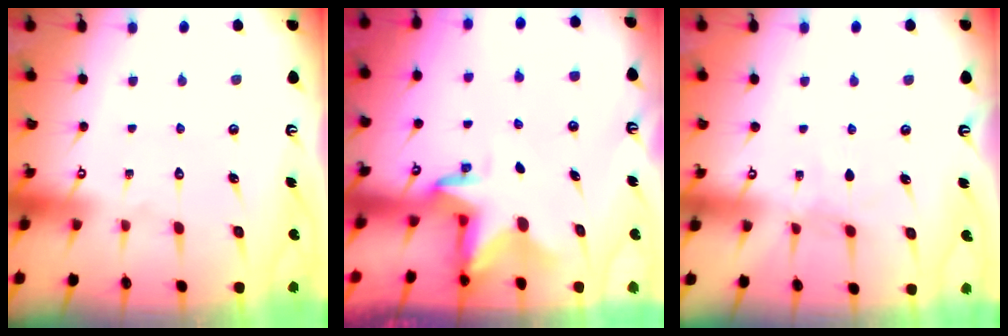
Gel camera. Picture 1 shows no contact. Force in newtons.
{"total": 2.8, "press": 2.8, "slide": 0.3}
{"total": 2.9, "press": 2.8, "slide": 0.4}